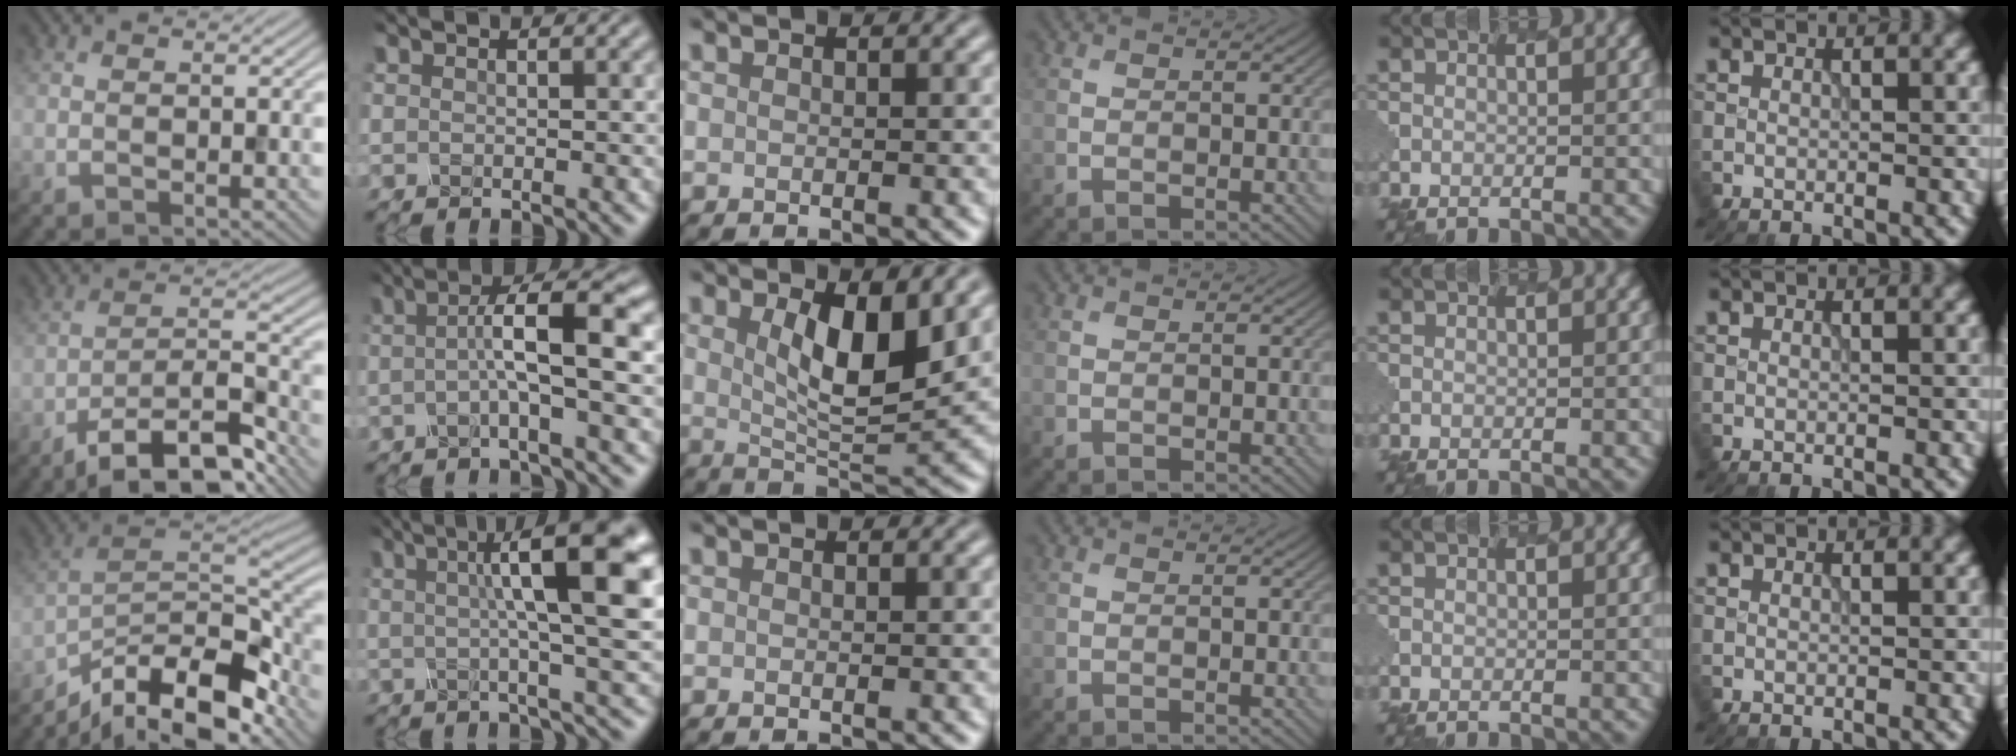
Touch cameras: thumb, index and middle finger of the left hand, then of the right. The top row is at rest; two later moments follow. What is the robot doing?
{"motion": "twist", "object": "rubiks cube"}